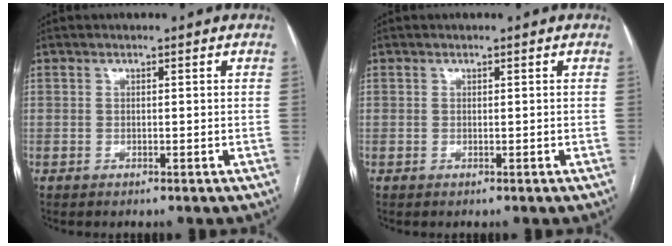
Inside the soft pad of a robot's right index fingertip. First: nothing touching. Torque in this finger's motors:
{"motor_torque": [-0.11, 0.04, -0.01, 0.00]}